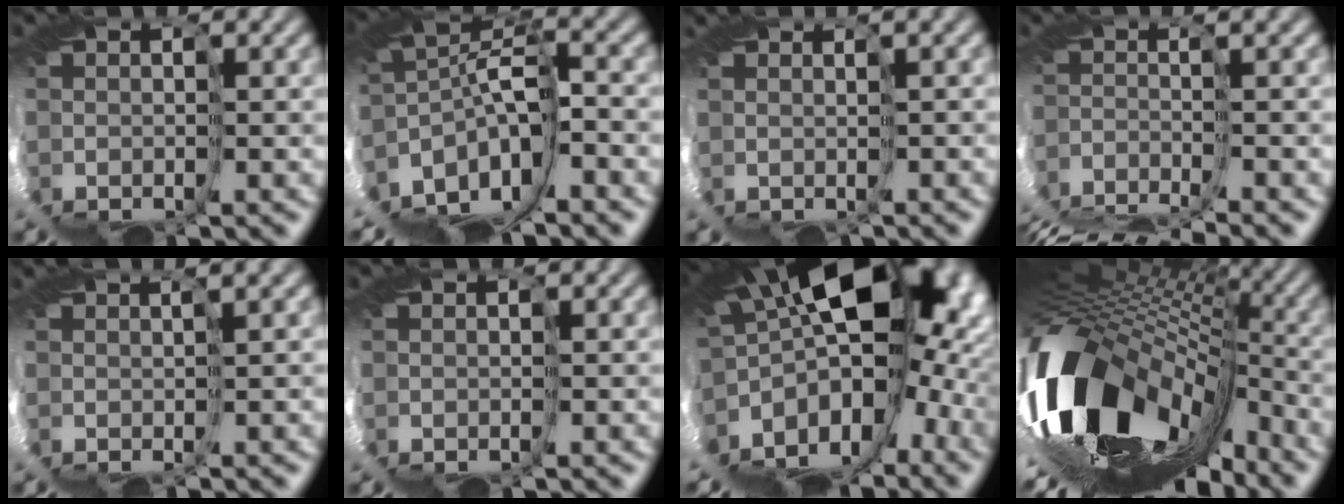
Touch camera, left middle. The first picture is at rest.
{"total": 5.4, "force": [-4.3, -1.0, 3.2], "torque": [-0.100, -0.006, -0.063]}
{"total": 1.7, "force": [-0.6, -0.9, -1.2], "torque": [0.018, -0.018, 0.008]}
{"total": 7.9, "force": [-7.4, -2.5, -1.1], "torque": [0.001, -0.020, -0.105]}
{"total": 3.5, "force": [-0.2, -2.9, -2.0], "torque": [0.019, -0.006, 0.010]}
{"total": 0.0}
{"total": 9.3, "force": [0.4, 3.9, 8.5], "torque": [-0.115, -0.026, 0.027]}
{"total": 9.1, "force": [-2.9, 4.3, 7.5], "torque": [-0.173, -0.026, -0.041]}